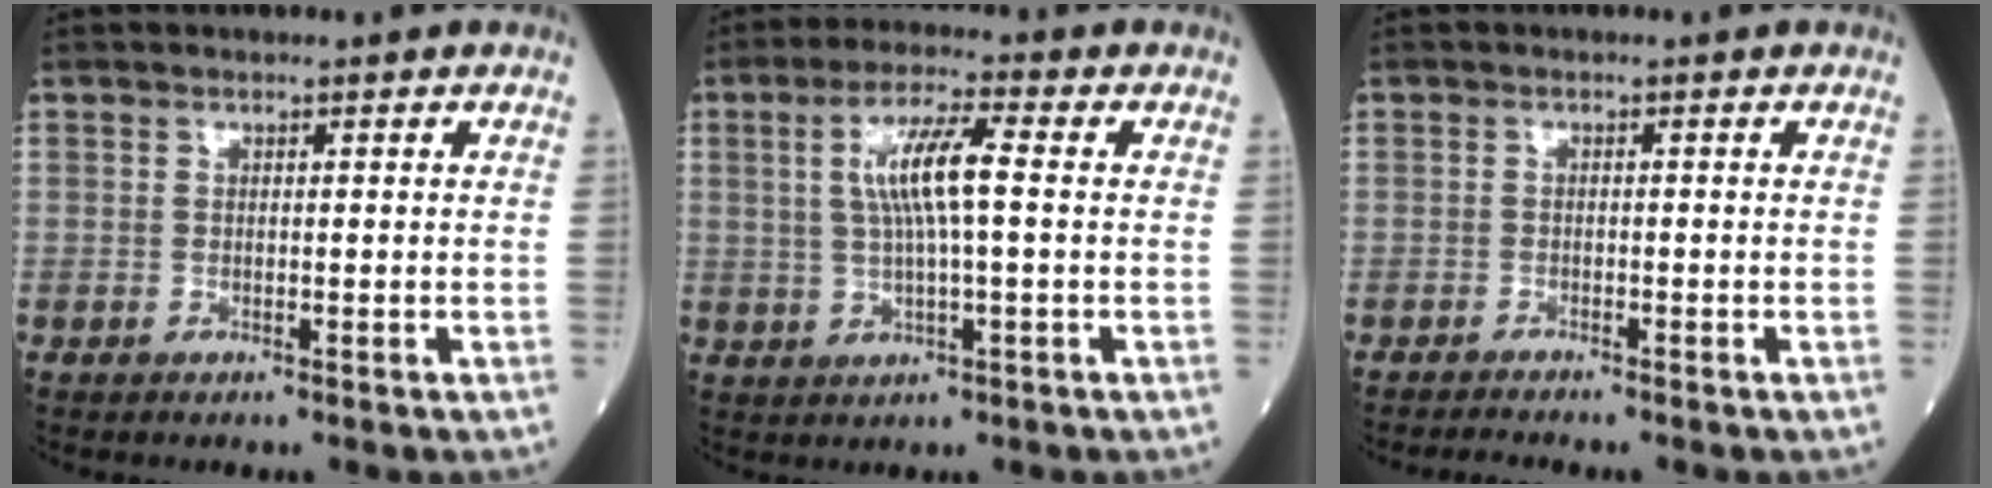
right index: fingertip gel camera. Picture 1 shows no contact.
{"total": 7.9, "force": [1.2, 0.9, 7.7], "torque": [-0.153, 0.009, 0.021]}
{"total": 1.5, "force": [-1.4, -0.4, 0.0], "torque": [-0.008, -0.007, -0.027]}